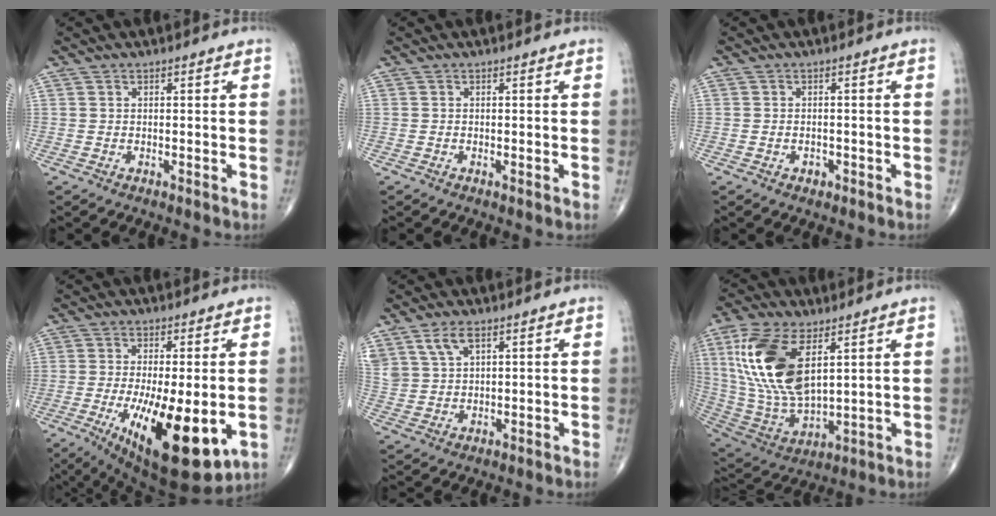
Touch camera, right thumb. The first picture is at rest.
{"total": 0.0}
{"total": 1.4, "force": [-0.7, 1.0, 0.6], "torque": [-0.008, 0.005, -0.007]}
{"total": 18.4, "force": [-5.0, 6.3, 16.5], "torque": [-0.254, -0.026, -0.058]}
{"total": 6.1, "force": [3.5, 3.2, 3.9], "torque": [-0.079, -0.006, 0.079]}
{"total": 19.8, "force": [6.7, 9.5, 16.0], "torque": [-0.326, -0.027, 0.135]}